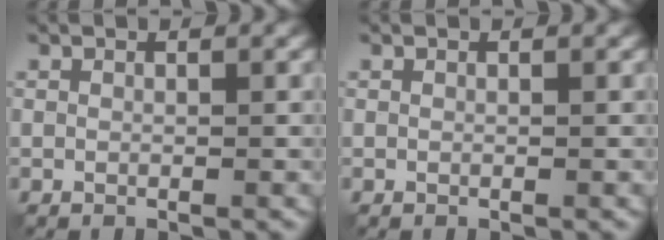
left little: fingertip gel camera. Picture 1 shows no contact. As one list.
[{"total": 0.0}]